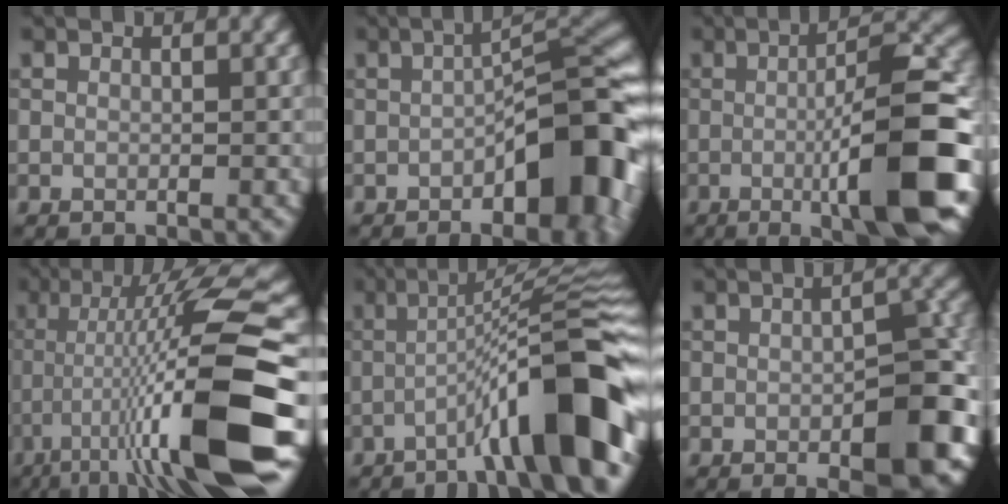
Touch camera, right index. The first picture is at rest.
{"total": 10.9, "force": [-3.6, 4.0, 9.5], "torque": [-0.107, 0.018, -0.056]}
{"total": 13.2, "force": [-2.4, 2.7, 12.6], "torque": [-0.171, 0.006, -0.041]}
{"total": 14.4, "force": [-4.7, 2.1, 13.4], "torque": [-0.210, 0.014, -0.072]}
{"total": 11.3, "force": [-4.6, 1.4, 10.2], "torque": [-0.134, 0.030, -0.076]}
{"total": 9.2, "force": [-3.2, 3.6, 7.8], "torque": [-0.094, 0.002, -0.042]}